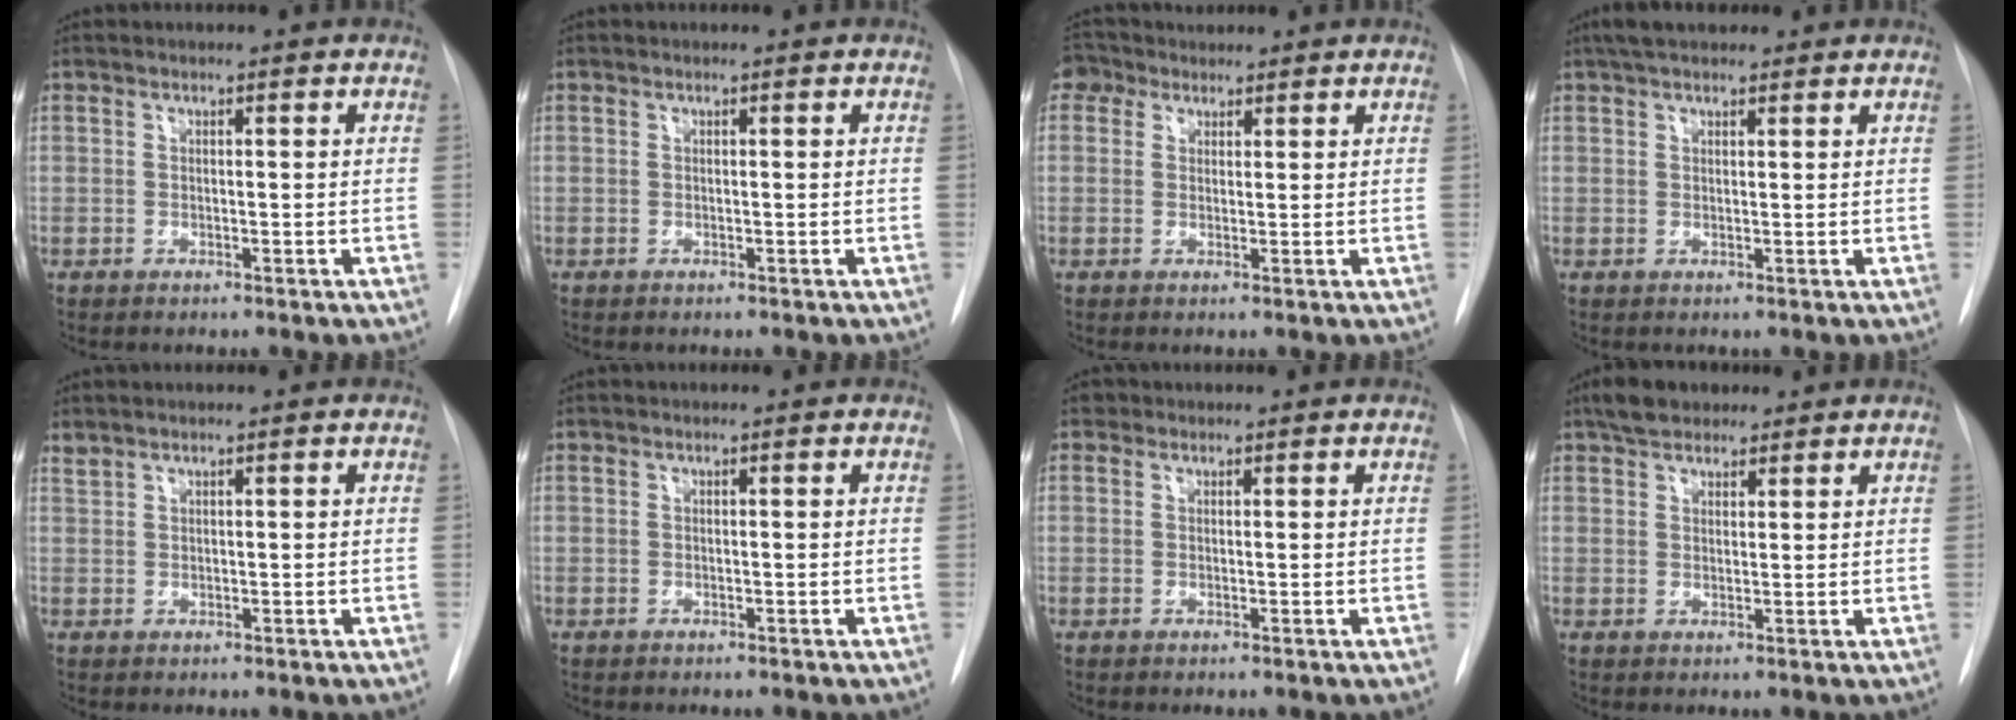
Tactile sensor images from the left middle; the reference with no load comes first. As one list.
[{"total": 0.0}, {"total": 3.3, "force": [2.4, 2.3, 0.1], "torque": [-0.005, 0.026, 0.041]}, {"total": 5.0, "force": [3.9, 1.9, 2.4], "torque": [-0.039, 0.028, 0.065]}, {"total": 1.0, "force": [1.0, 0.2, 0.1], "torque": [-0.008, 0.007, 0.025]}, {"total": 0.0}, {"total": 1.7, "force": [0.9, 1.4, 0.2], "torque": [0.003, 0.009, 0.011]}, {"total": 5.0, "force": [3.8, 2.6, 2.0], "torque": [-0.037, 0.017, 0.067]}]